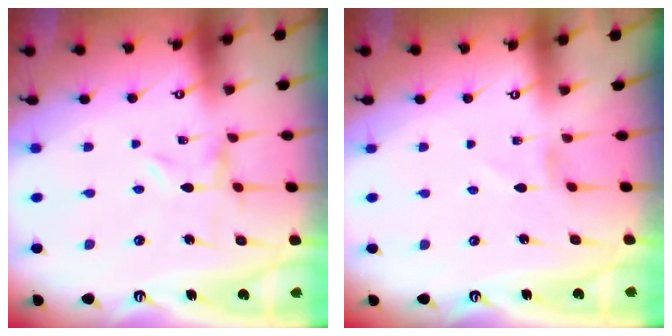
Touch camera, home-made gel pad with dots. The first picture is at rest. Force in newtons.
{"total": 1.3, "press": 1.3, "slide": 0.2}